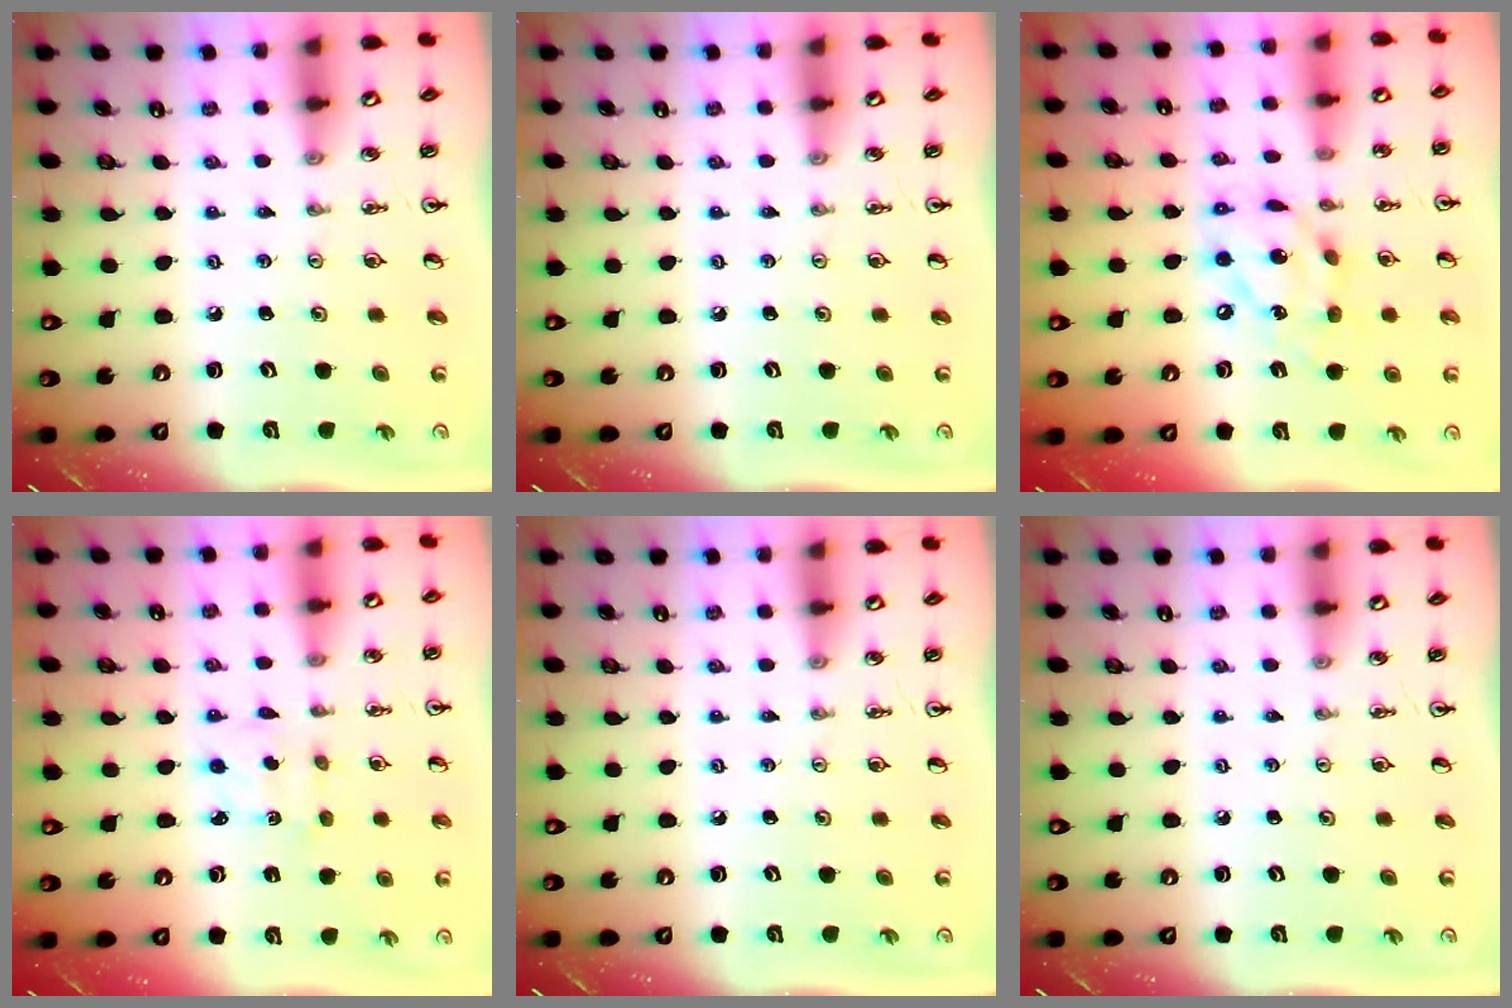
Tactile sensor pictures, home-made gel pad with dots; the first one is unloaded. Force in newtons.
{"total": 0.0}
{"total": 13.9, "press": 13.9, "slide": 1.4}
{"total": 2.3, "press": 2.3, "slide": 0.4}
{"total": 0.0}
{"total": 0.0}